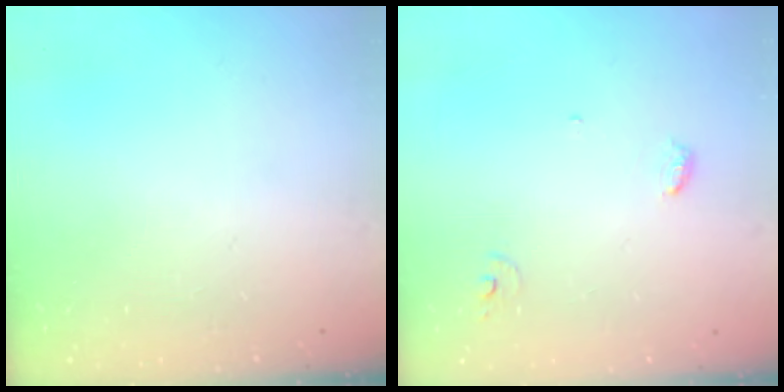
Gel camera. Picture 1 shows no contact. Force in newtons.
{"total": 3.8, "press": 3.8, "slide": 0.3}